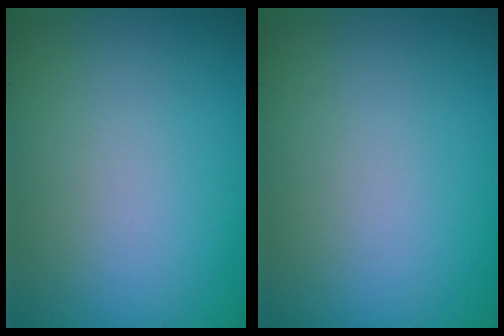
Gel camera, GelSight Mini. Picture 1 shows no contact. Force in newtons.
{"total": 0.0}